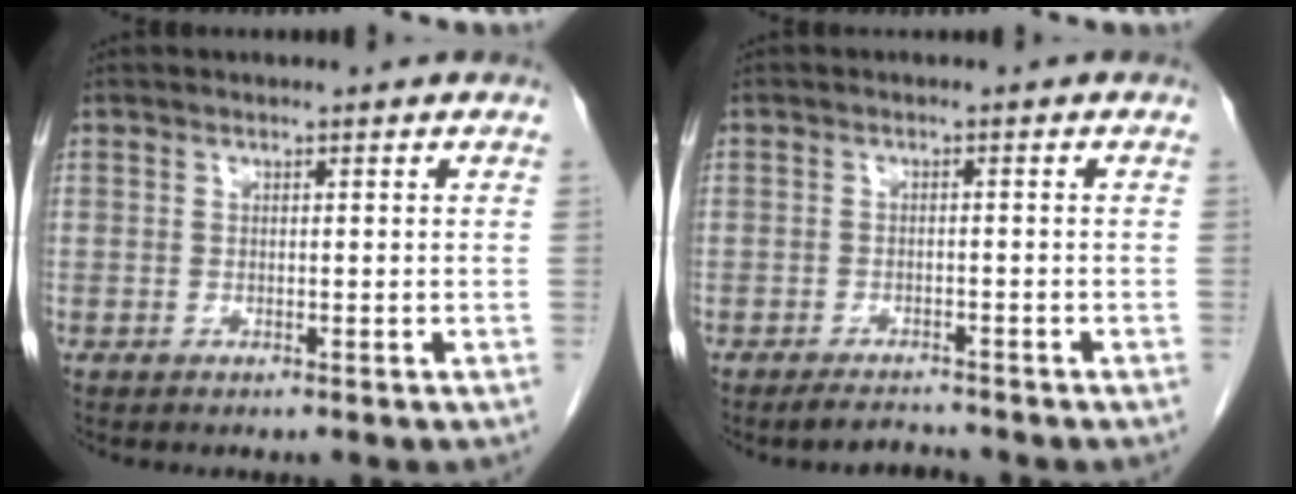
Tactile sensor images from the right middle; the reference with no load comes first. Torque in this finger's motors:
{"motor_torque": [0.16, -0.46, 0.05, 0.03]}